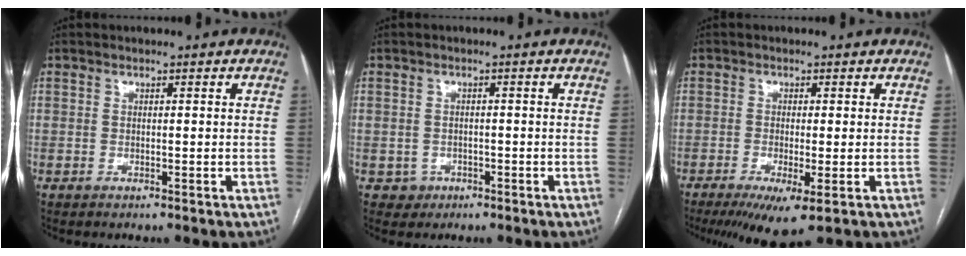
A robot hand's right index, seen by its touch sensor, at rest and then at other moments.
{"total": 2.5, "force": [-1.0, 2.2, 0.0], "torque": [0.009, 0.011, -0.013]}
{"total": 6.8, "force": [-3.4, 1.1, 5.8], "torque": [-0.091, -0.019, -0.051]}